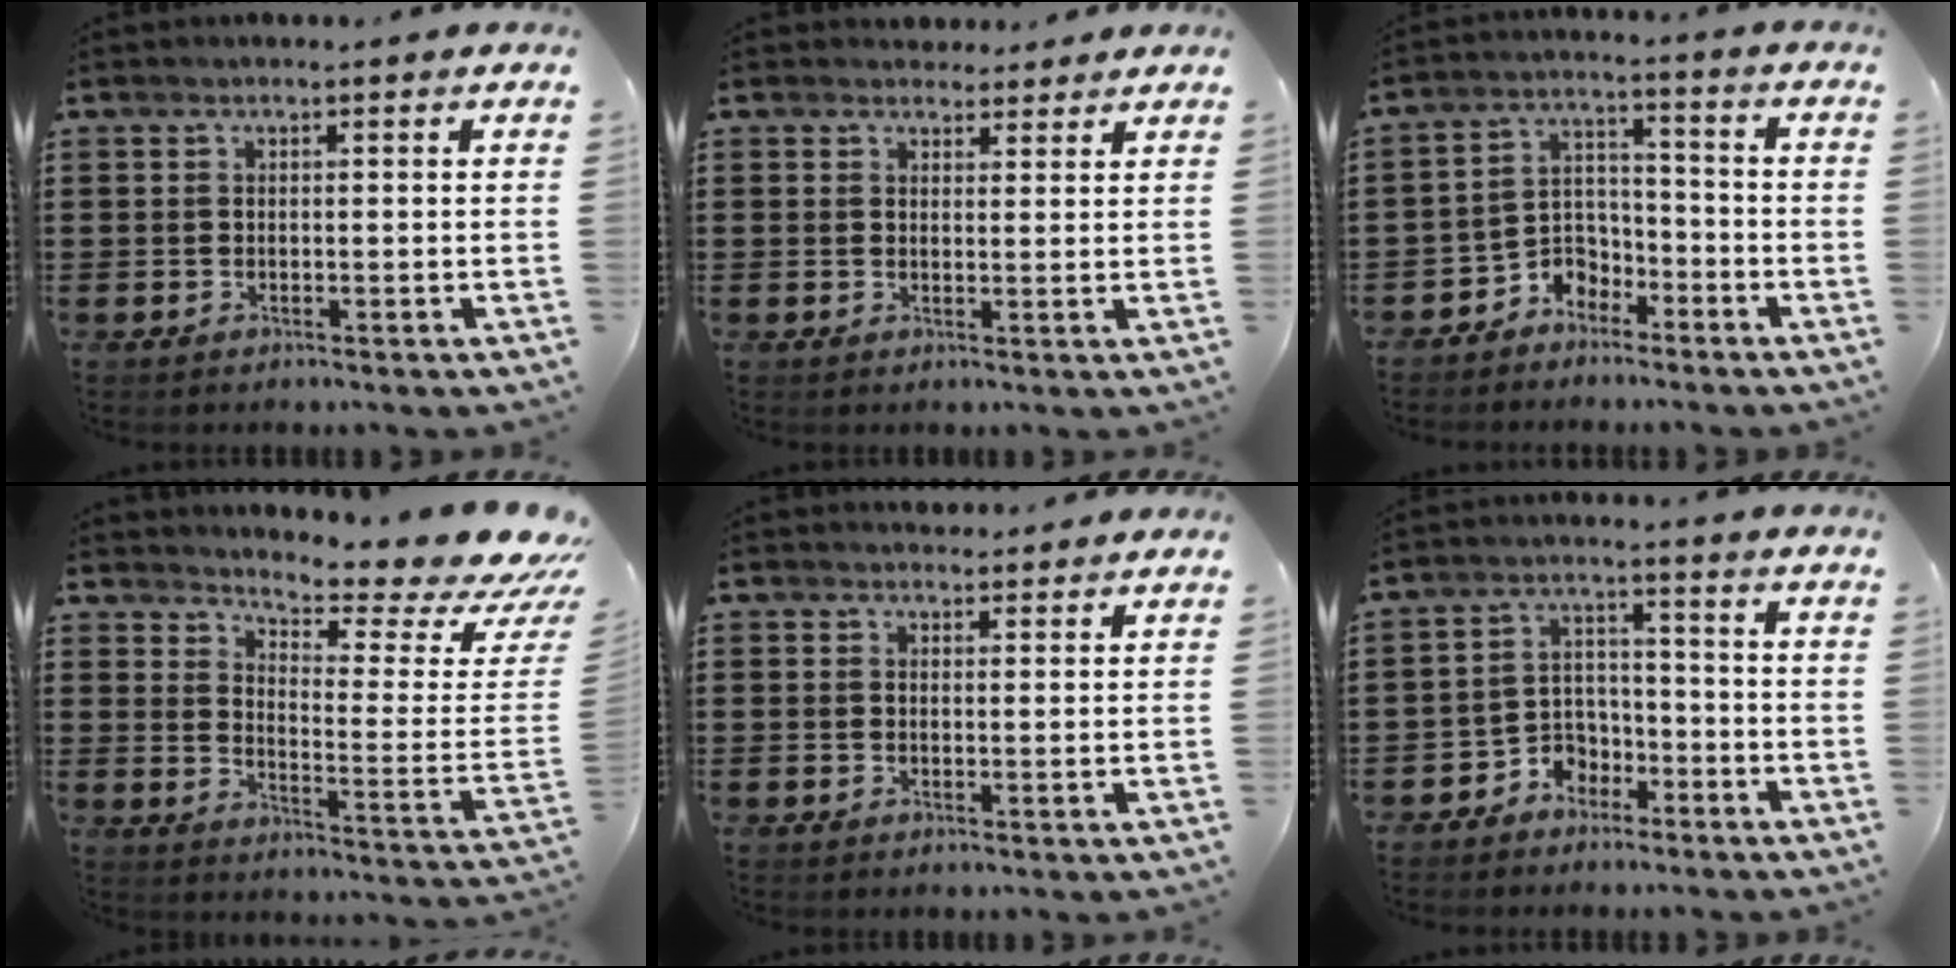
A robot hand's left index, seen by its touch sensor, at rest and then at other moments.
{"total": 2.5, "force": [2.2, 1.2, 0.1], "torque": [0.000, -0.001, 0.041]}
{"total": 4.9, "force": [-4.1, 2.6, 0.4], "torque": [-0.017, 0.009, -0.084]}
{"total": 6.5, "force": [6.0, 0.4, 2.6], "torque": [-0.057, -0.063, 0.095]}
{"total": 1.9, "force": [1.8, 0.6, 0.0], "torque": [0.002, -0.001, 0.033]}
{"total": 4.7, "force": [-3.6, 3.0, 0.6], "torque": [-0.028, 0.009, -0.077]}